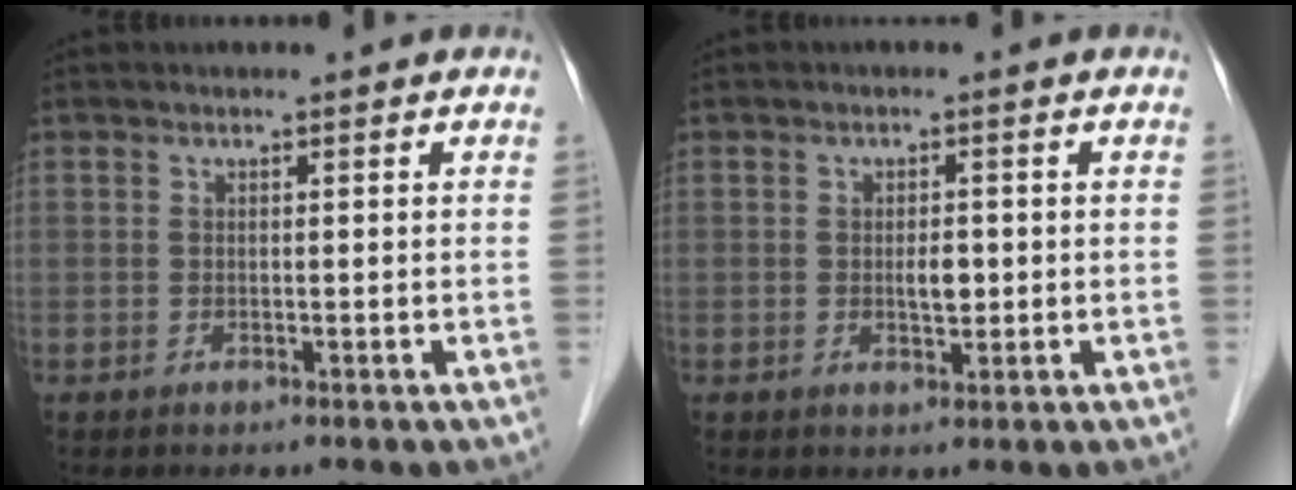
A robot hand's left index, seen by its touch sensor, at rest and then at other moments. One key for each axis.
{"total": 2.2, "fx": -0.1, "fy": 1.0, "fz": 2.0, "tx": -0.034, "ty": 0.000, "tz": -0.001}